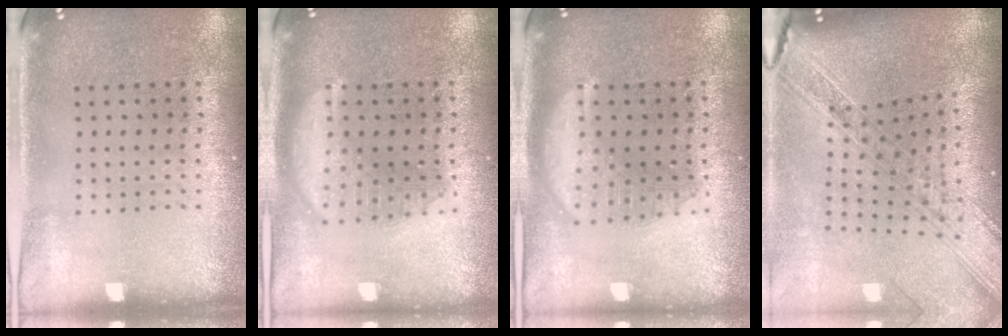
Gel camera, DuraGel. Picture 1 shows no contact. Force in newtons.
{"total": 3.1, "press": 3.1, "slide": 0.3}
{"total": 2.8, "press": 2.8, "slide": 0.3}
{"total": 2.7, "press": 2.1, "slide": 1.6}